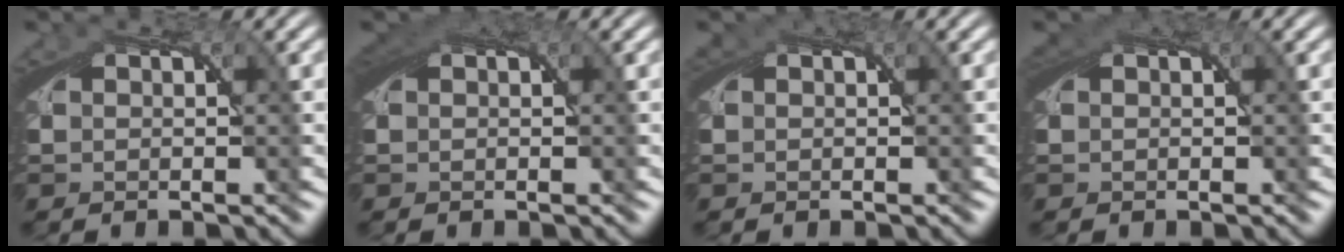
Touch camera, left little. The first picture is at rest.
{"total": 1.8, "force": [0.6, 1.2, 1.2], "torque": [-0.024, -0.004, 0.009]}
{"total": 0.6, "force": [0.3, 0.4, 0.3], "torque": [-0.005, -0.001, 0.003]}
{"total": 1.1, "force": [0.4, 0.8, 0.7], "torque": [-0.013, -0.002, 0.006]}